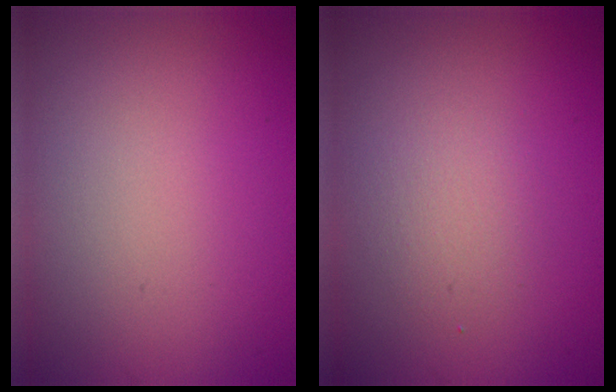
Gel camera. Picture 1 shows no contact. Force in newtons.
{"total": 1.9, "press": 1.9, "slide": 0.2}